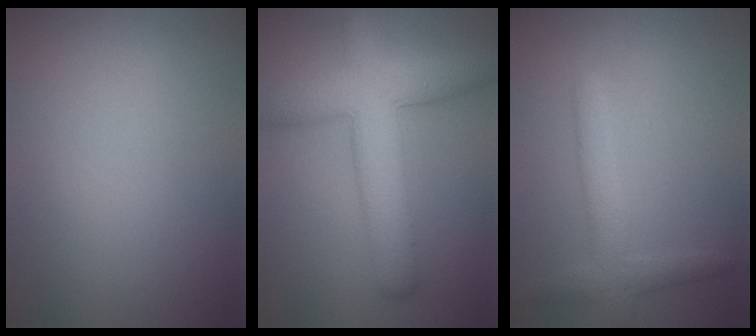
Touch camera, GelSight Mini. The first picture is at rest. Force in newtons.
{"total": 7.2, "press": 7.2, "slide": 0.2}
{"total": 2.9, "press": 2.9, "slide": 0.1}